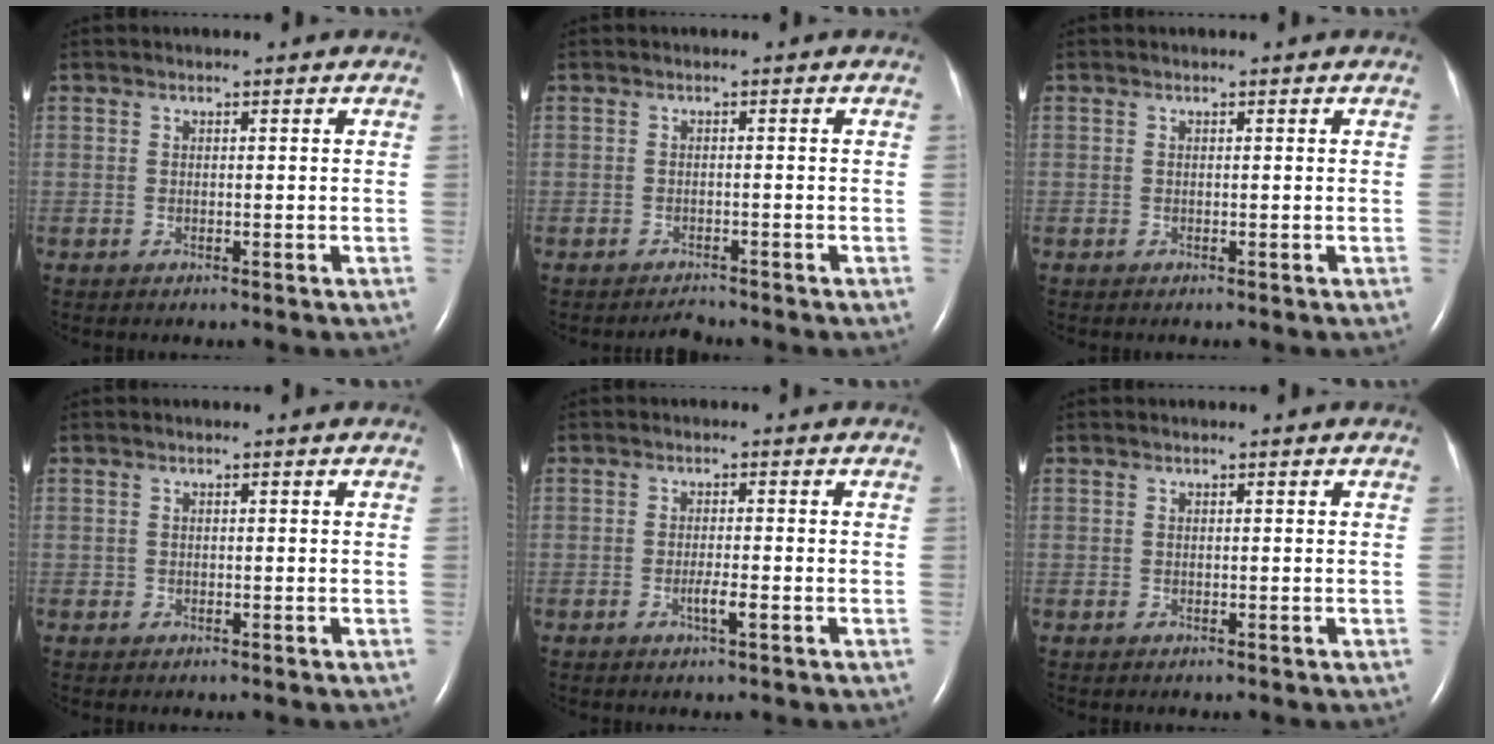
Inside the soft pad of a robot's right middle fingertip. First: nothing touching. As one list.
[{"total": 1.3, "force": [-1.3, 0.1, 0.0], "torque": [-0.006, -0.007, -0.018]}, {"total": 0.0}, {"total": 0.0}, {"total": 2.1, "force": [-0.9, 0.0, 1.9], "torque": [-0.037, -0.002, -0.016]}, {"total": 0.0}]